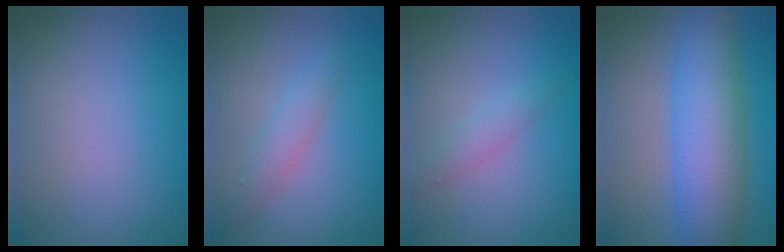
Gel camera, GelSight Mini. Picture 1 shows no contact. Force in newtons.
{"total": 2.0, "press": 2.0, "slide": 0.0}
{"total": 1.5, "press": 1.5, "slide": 0.0}
{"total": 8.5, "press": 8.5, "slide": 0.2}